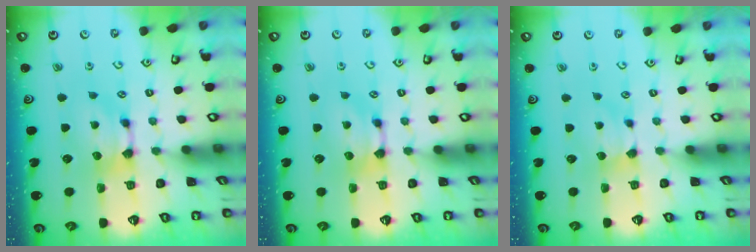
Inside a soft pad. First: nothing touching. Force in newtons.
{"total": 0.0}
{"total": 1.8, "press": 1.7, "slide": 0.5}